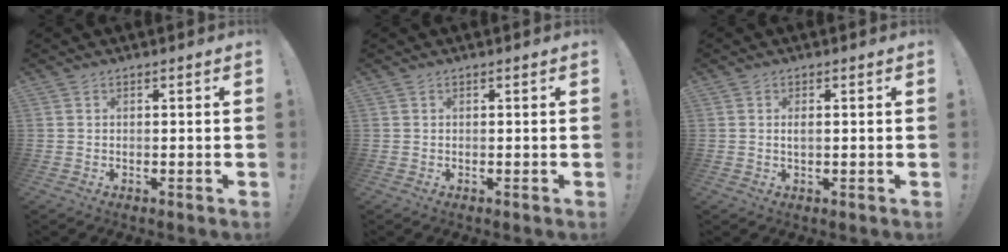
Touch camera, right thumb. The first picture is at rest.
{"total": 0.0}
{"total": 1.4, "force": [0.0, 0.5, 1.3], "torque": [-0.023, 0.001, -0.001]}